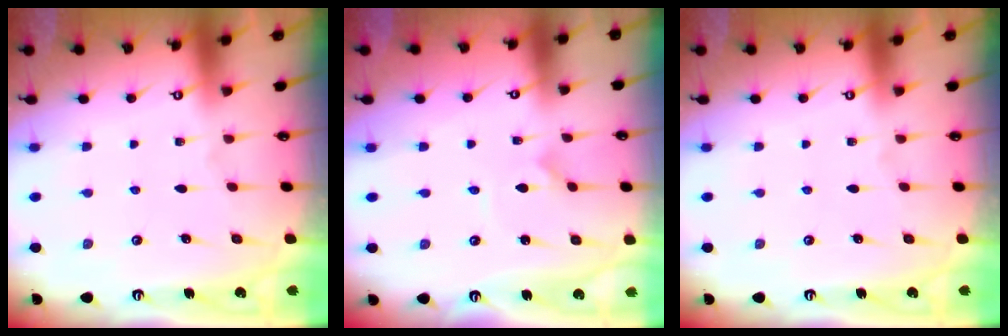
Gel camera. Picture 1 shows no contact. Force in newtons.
{"total": 0.9, "press": 0.9, "slide": 0.0}
{"total": 0.0}